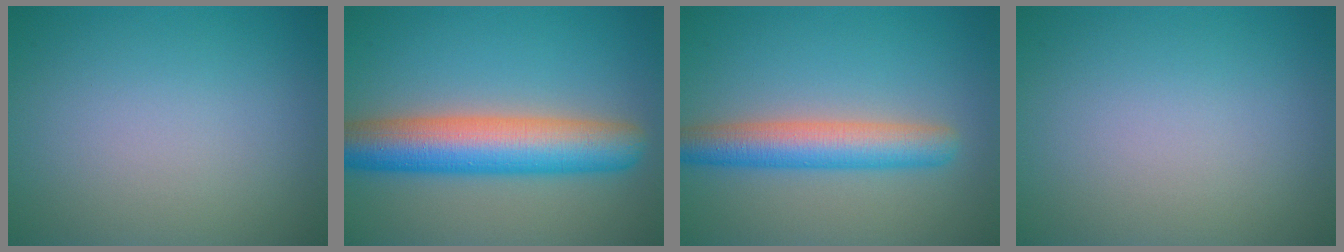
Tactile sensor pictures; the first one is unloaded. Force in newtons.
{"total": 8.6, "press": 8.6, "slide": 0.3}
{"total": 5.1, "press": 5.1, "slide": 0.1}
{"total": 0.0}